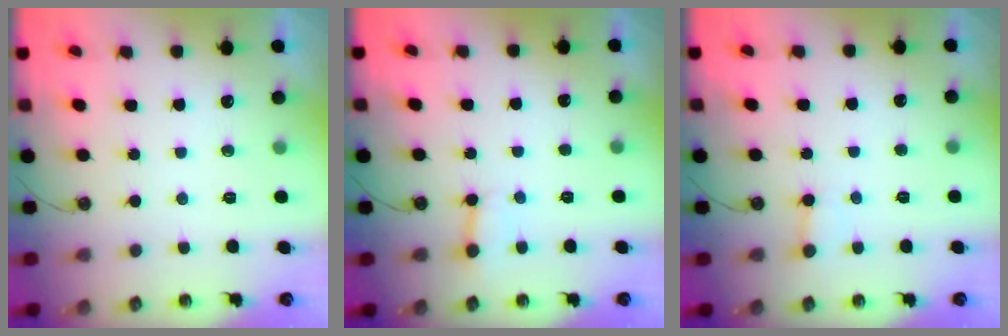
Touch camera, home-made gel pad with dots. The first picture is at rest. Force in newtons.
{"total": 3.9, "press": 3.9, "slide": 0.5}
{"total": 2.4, "press": 2.4, "slide": 0.1}